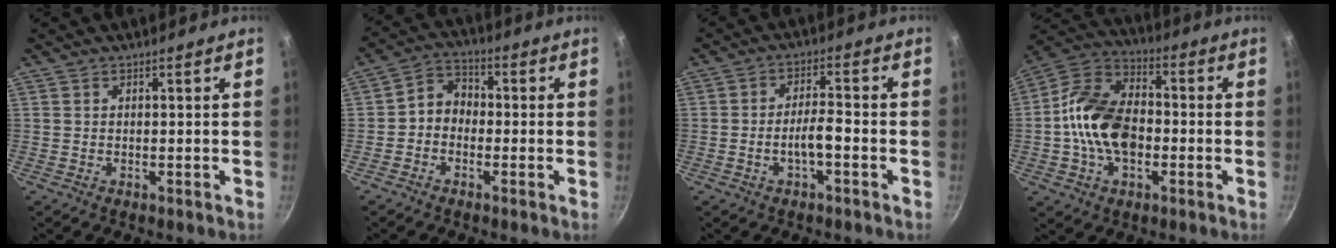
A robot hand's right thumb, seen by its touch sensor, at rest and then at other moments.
{"total": 5.3, "force": [-1.2, 4.3, 2.9], "torque": [-0.028, 0.026, -0.039]}
{"total": 5.1, "force": [-2.0, 1.6, 4.4], "torque": [-0.075, 0.028, -0.038]}
{"total": 16.0, "force": [-2.1, 10.6, 11.8], "torque": [-0.186, 0.036, -0.056]}